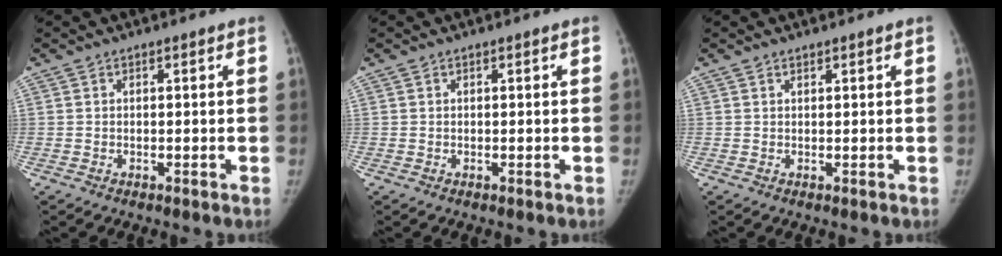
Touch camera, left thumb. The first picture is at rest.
{"total": 0.0}
{"total": 0.6, "force": [0.6, 0.2, 0.2], "torque": [-0.004, -0.004, 0.011]}